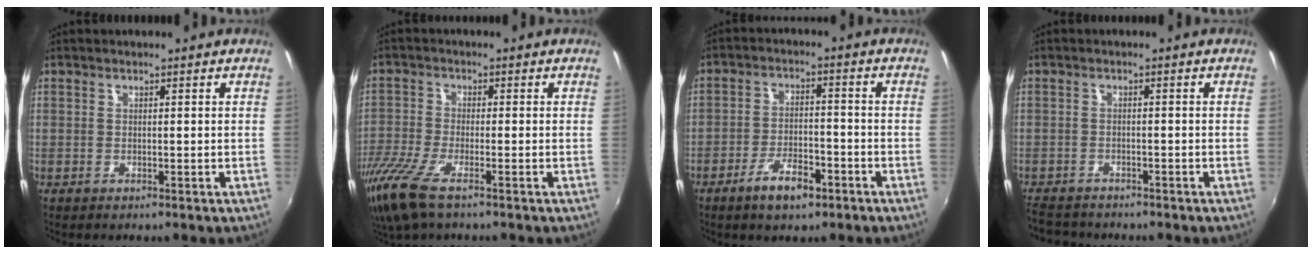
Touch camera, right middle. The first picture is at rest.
{"total": 10.4, "force": [-6.9, 2.4, 7.3], "torque": [-0.176, -0.040, -0.138]}
{"total": 7.1, "force": [-4.5, 2.7, 4.8], "torque": [-0.100, 0.000, -0.072]}
{"total": 6.0, "force": [-5.5, 1.9, 1.3], "torque": [-0.049, -0.010, -0.094]}